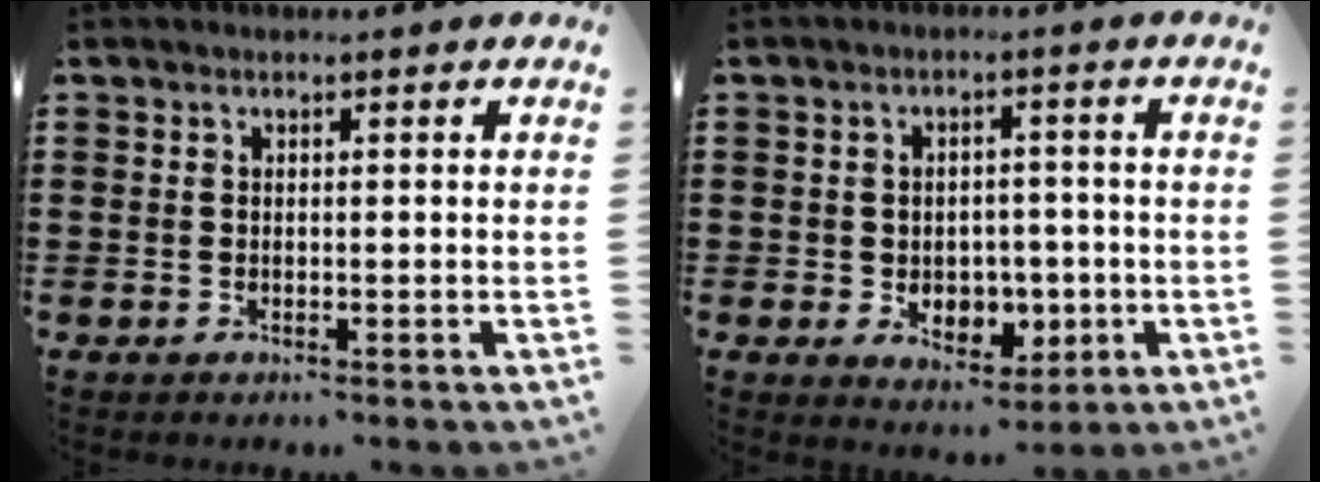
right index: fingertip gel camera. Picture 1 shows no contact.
{"total": 4.5, "force": [-0.7, 3.8, 2.2], "torque": [-0.037, 0.005, -0.017]}